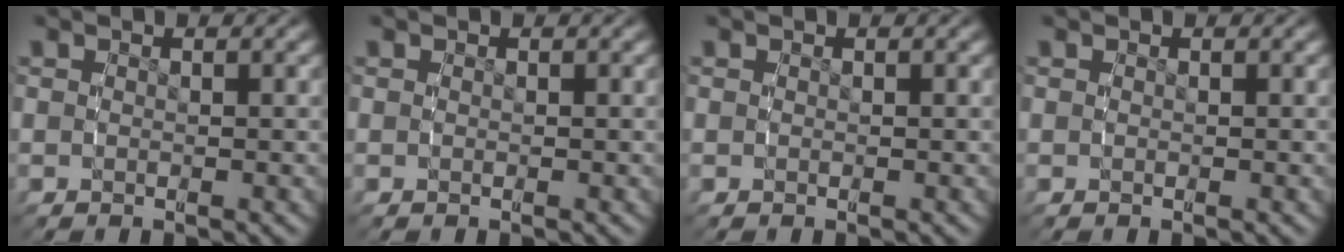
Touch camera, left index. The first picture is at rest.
{"total": 0.0}
{"total": 0.0}
{"total": 0.0}